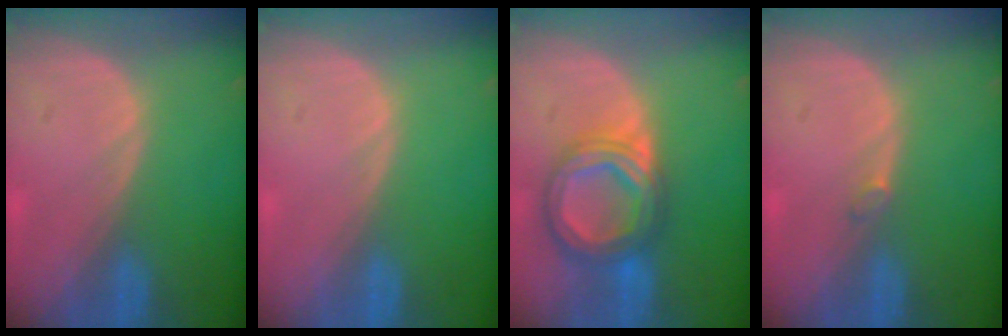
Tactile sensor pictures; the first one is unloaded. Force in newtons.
{"total": 0.0}
{"total": 8.5, "press": 8.5, "slide": 0.7}
{"total": 0.8, "press": 0.8, "slide": 0.2}